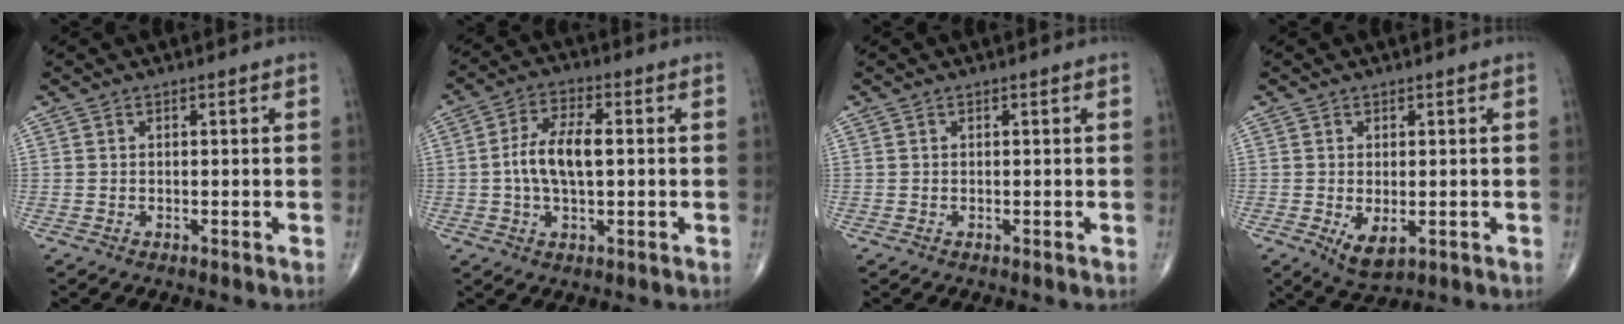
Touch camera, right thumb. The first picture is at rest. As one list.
[{"total": 9.0, "force": [0.2, 4.3, 7.9], "torque": [-0.157, 0.013, -0.001]}, {"total": 0.0}, {"total": 4.7, "force": [-1.0, 2.4, 3.9], "torque": [-0.063, -0.012, -0.007]}]